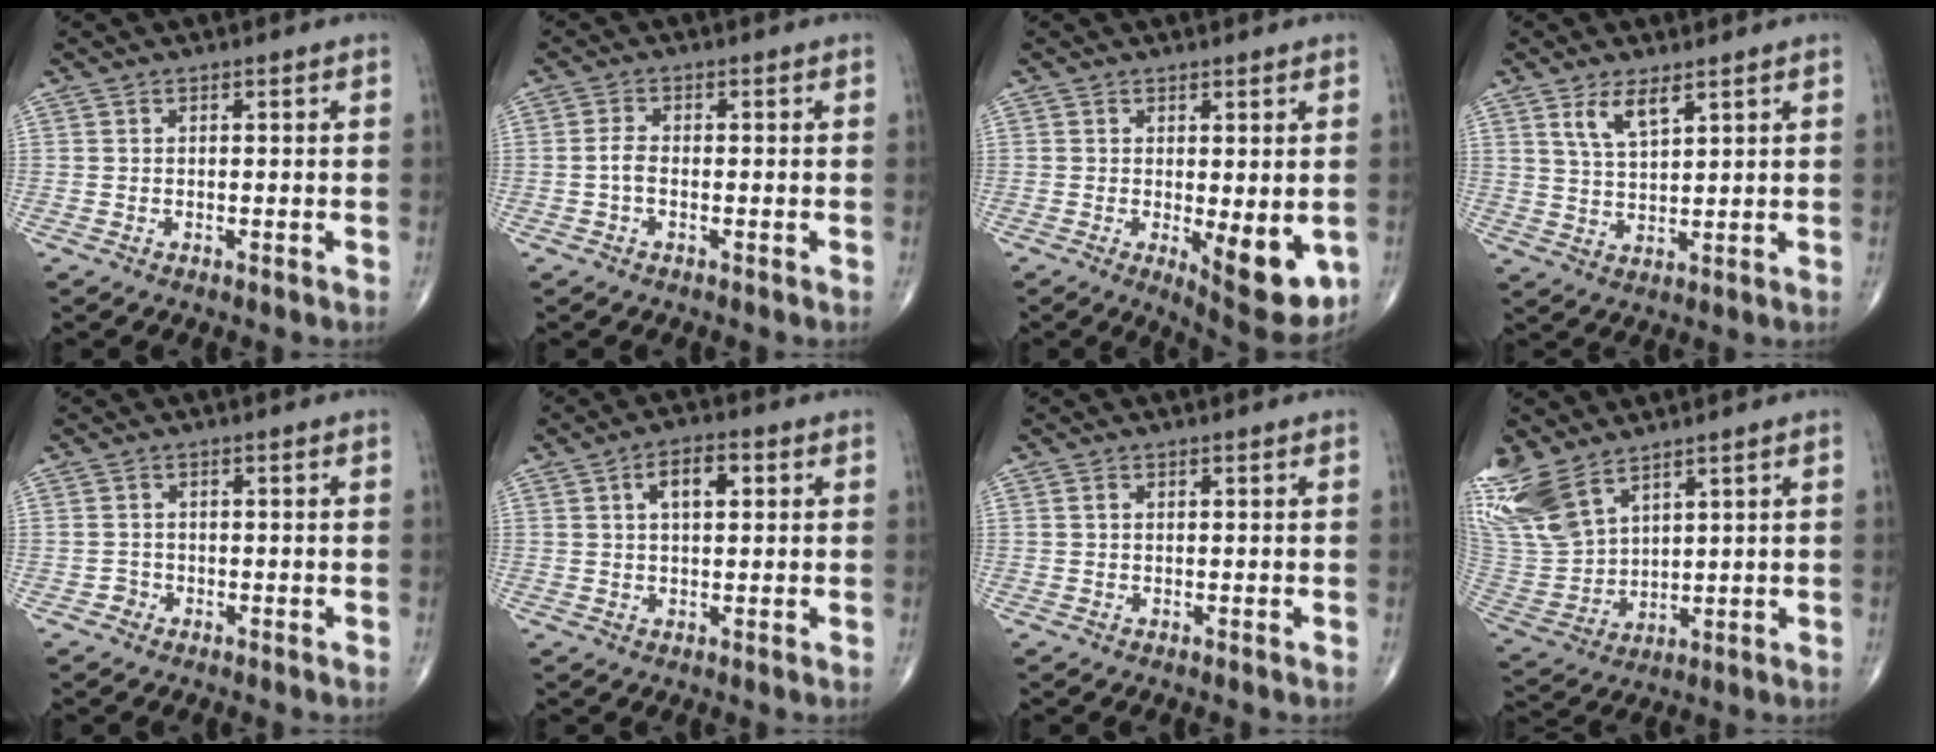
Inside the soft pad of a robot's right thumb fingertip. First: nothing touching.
{"total": 2.2, "force": [-0.6, 1.2, 1.8], "torque": [-0.035, 0.005, -0.016]}
{"total": 9.9, "force": [-1.9, 3.7, 9.0], "torque": [-0.108, -0.024, -0.015]}
{"total": 5.5, "force": [3.3, 2.0, 3.9], "torque": [-0.071, -0.020, 0.068]}
{"total": 1.2, "force": [-0.8, 1.0, -0.1], "torque": [0.006, 0.005, -0.020]}
{"total": 5.5, "force": [1.6, 2.8, 4.4], "torque": [-0.066, 0.008, 0.023]}
{"total": 0.5, "force": [0.1, 0.4, 0.3], "torque": [-0.006, 0.001, 0.001]}
{"total": 16.2, "force": [10.5, 8.5, 9.0], "torque": [-0.209, -0.027, 0.225]}